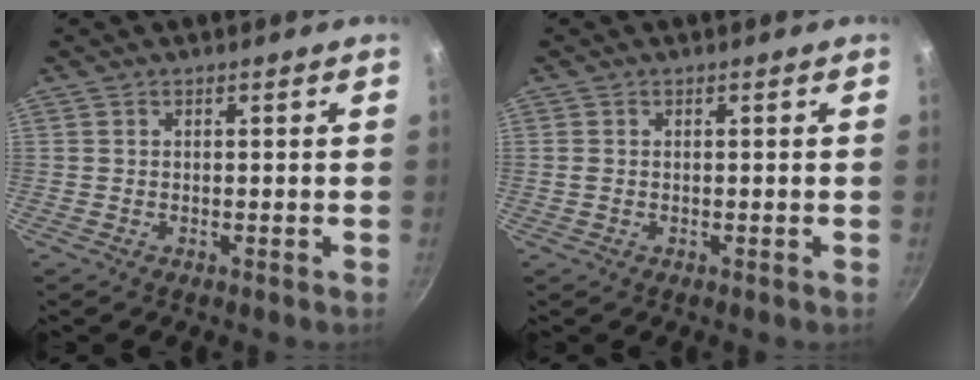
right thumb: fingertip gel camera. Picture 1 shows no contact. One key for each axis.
{"total": 1.0, "fx": -0.1, "fy": 0.9, "fz": 0.6, "tx": -0.012, "ty": 0.002, "tz": -0.003}